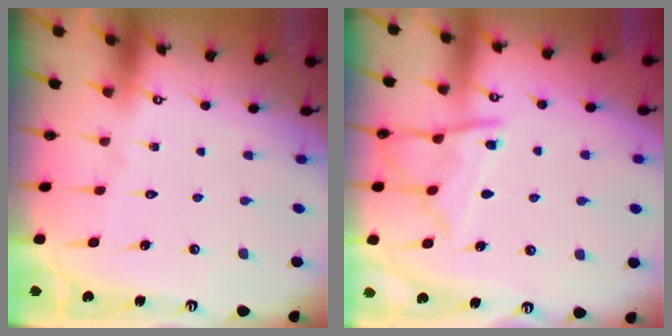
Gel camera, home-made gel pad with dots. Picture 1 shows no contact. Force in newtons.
{"total": 11.6, "press": 11.6, "slide": 1.0}